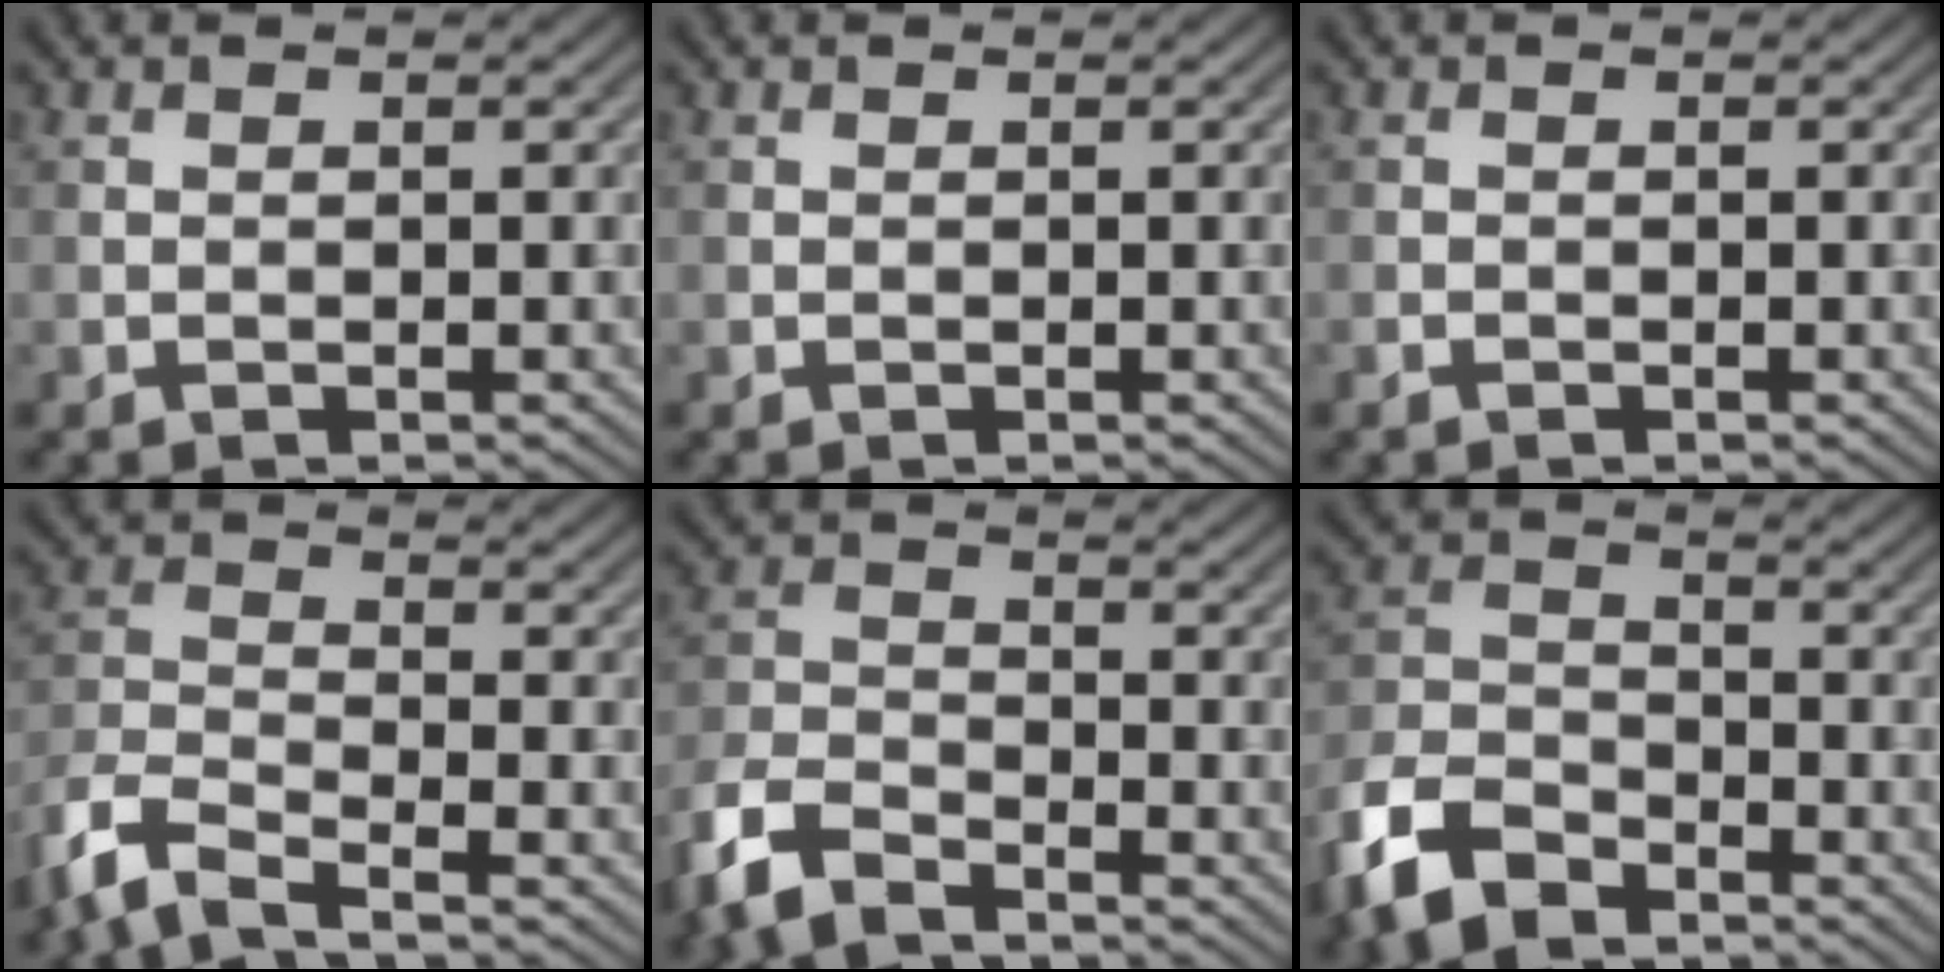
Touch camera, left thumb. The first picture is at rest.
{"total": 0.0}
{"total": 0.6, "force": [-0.5, 0.2, 0.2], "torque": [-0.002, -0.002, -0.009]}
{"total": 7.1, "force": [-5.6, 1.9, 4.0], "torque": [-0.094, -0.011, -0.125]}
{"total": 7.3, "force": [-5.6, 2.6, 3.7], "torque": [-0.084, -0.009, -0.132]}
{"total": 9.0, "force": [-6.3, 4.3, 4.7], "torque": [-0.110, -0.012, -0.143]}